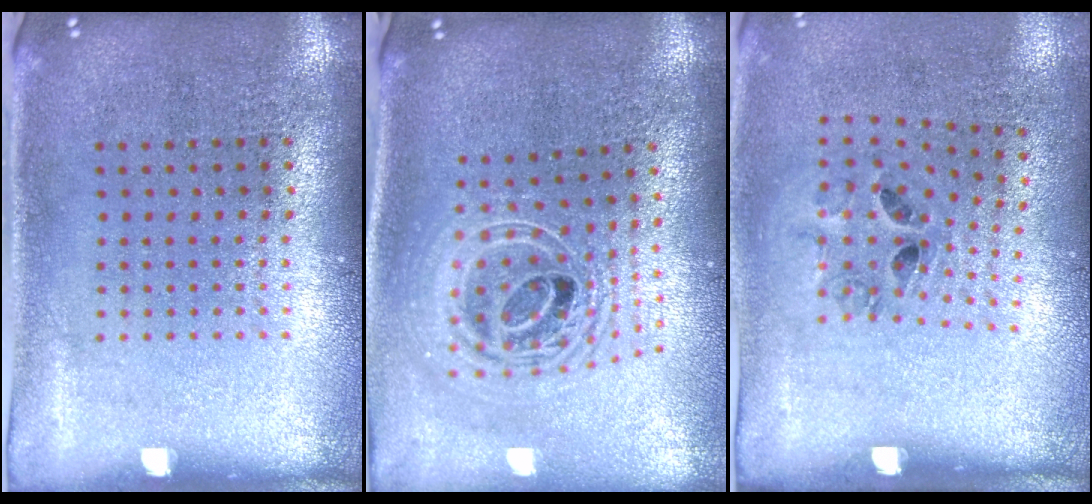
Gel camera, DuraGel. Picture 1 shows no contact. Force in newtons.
{"total": 2.4, "press": 1.8, "slide": 1.6}
{"total": 1.4, "press": 0.8, "slide": 1.2}